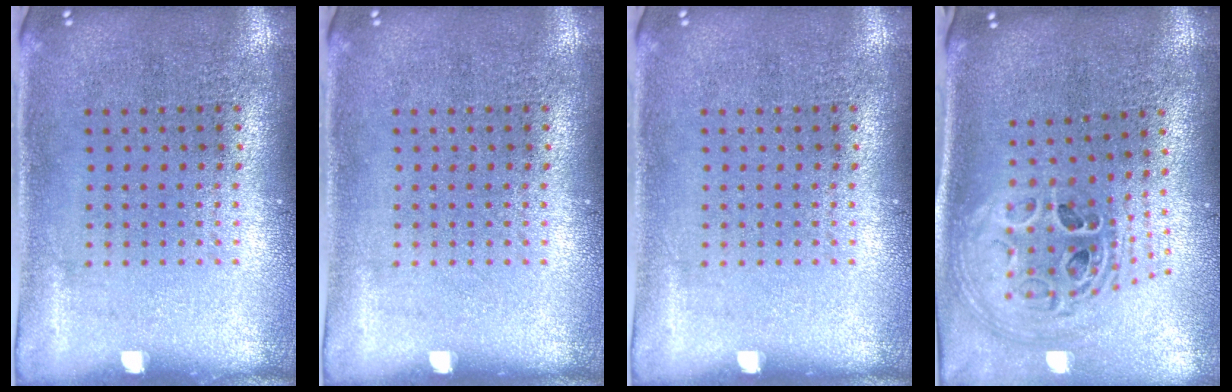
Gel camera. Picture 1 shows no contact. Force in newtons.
{"total": 0.0}
{"total": 0.0}
{"total": 1.8, "press": 1.5, "slide": 1.0}